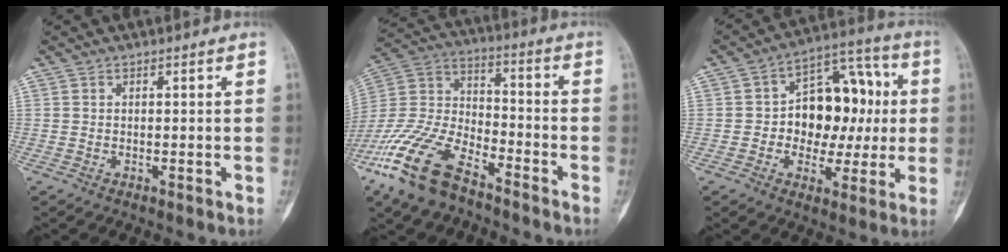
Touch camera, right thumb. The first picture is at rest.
{"total": 18.3, "force": [-11.9, 8.0, 11.3], "torque": [-0.235, 0.051, -0.233]}
{"total": 16.2, "force": [0.7, 11.0, 11.9], "torque": [-0.112, 0.037, 0.008]}